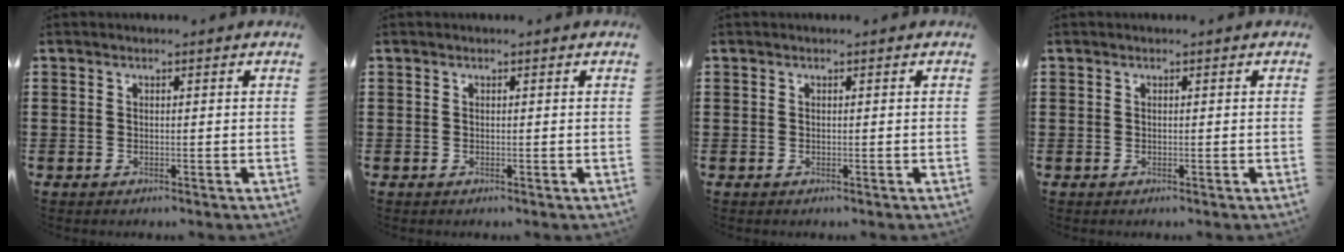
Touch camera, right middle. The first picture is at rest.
{"total": 0.0}
{"total": 0.0}
{"total": 0.0}